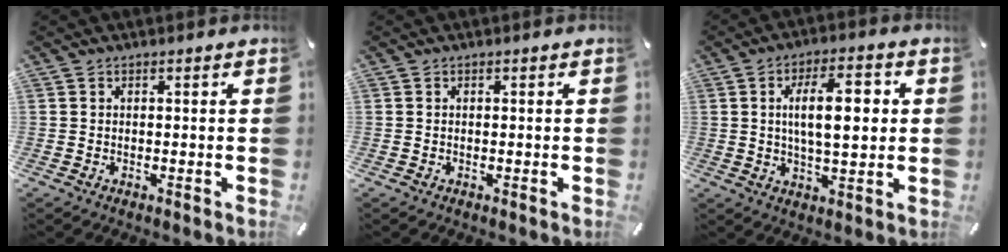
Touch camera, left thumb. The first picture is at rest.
{"total": 0.0}
{"total": 12.3, "force": [2.2, 5.2, 11.0], "torque": [-0.183, 0.004, 0.030]}